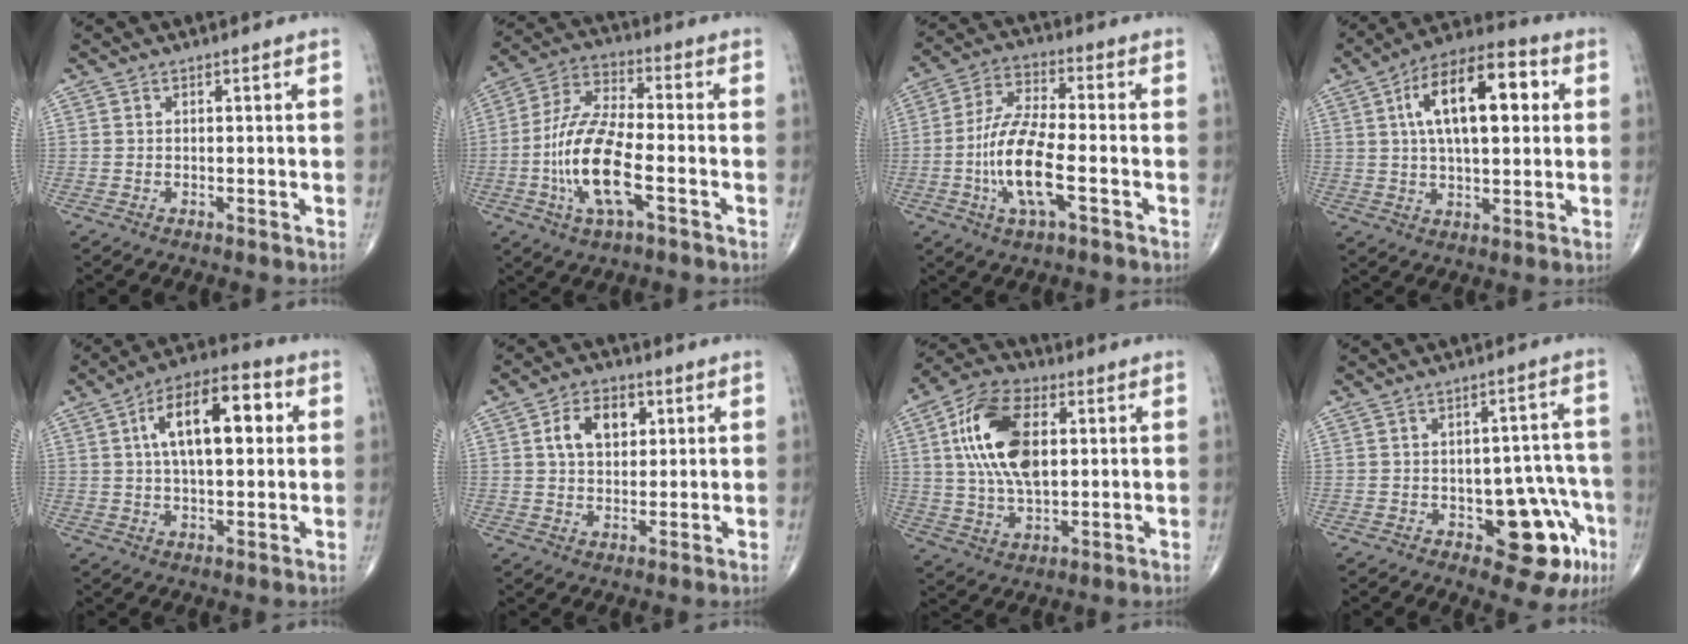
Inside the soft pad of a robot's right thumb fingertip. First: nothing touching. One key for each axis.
{"total": 15.0, "fx": -4.2, "fy": 5.3, "fz": 13.3, "tx": -0.277, "ty": 0.023, "tz": -0.081}
{"total": 13.1, "fx": -3.6, "fy": 4.1, "fz": 11.9, "tx": -0.246, "ty": 0.018, "tz": -0.070}
{"total": 17.3, "fx": 4.1, "fy": 7.9, "fz": 14.9, "tx": -0.225, "ty": 0.017, "tz": 0.059}
{"total": 15.3, "fx": 3.6, "fy": 7.1, "fz": 13.1, "tx": -0.196, "ty": 0.017, "tz": 0.051}
{"total": 8.4, "fx": 2.6, "fy": 5.4, "fz": 5.8, "tx": -0.075, "ty": -0.001, "tz": 0.042}
{"total": 16.7, "fx": 3.5, "fy": 9.0, "fz": 13.6, "tx": -0.254, "ty": 0.005, "tz": 0.061}
{"total": 12.1, "fx": -4.8, "fy": 6.1, "fz": 9.3, "tx": -0.067, "ty": 0.033, "tz": -0.053}